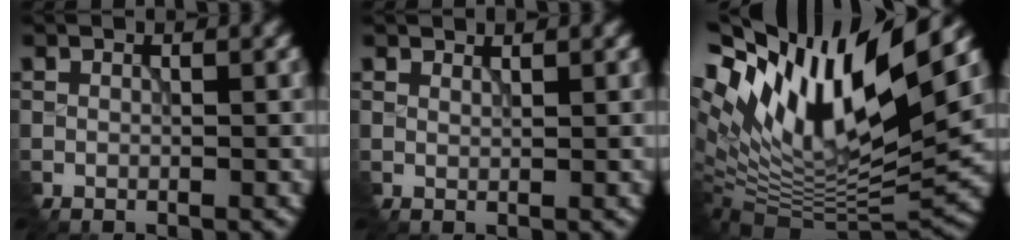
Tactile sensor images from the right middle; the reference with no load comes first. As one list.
[{"total": 1.5, "force": [1.4, 0.4, 0.2], "torque": [-0.006, 0.003, 0.023]}, {"total": 15.4, "force": [6.7, 4.9, 12.9], "torque": [-0.258, 0.024, 0.113]}]